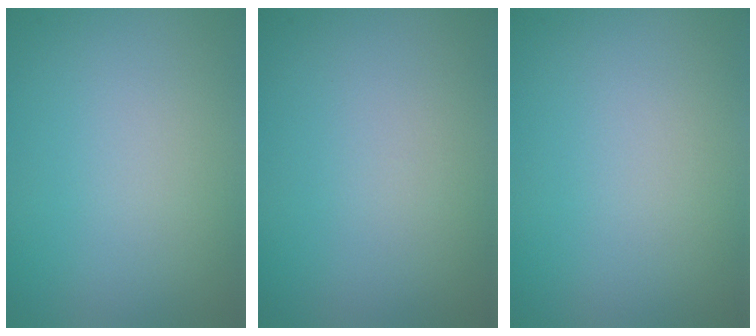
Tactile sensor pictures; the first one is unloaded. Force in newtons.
{"total": 0.0}
{"total": 0.0}